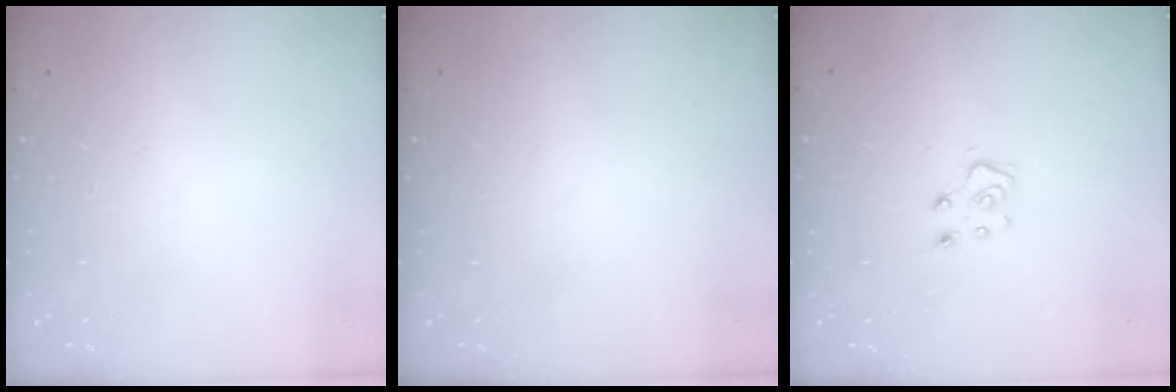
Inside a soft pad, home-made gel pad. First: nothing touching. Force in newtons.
{"total": 0.0}
{"total": 5.7, "press": 5.7, "slide": 0.5}